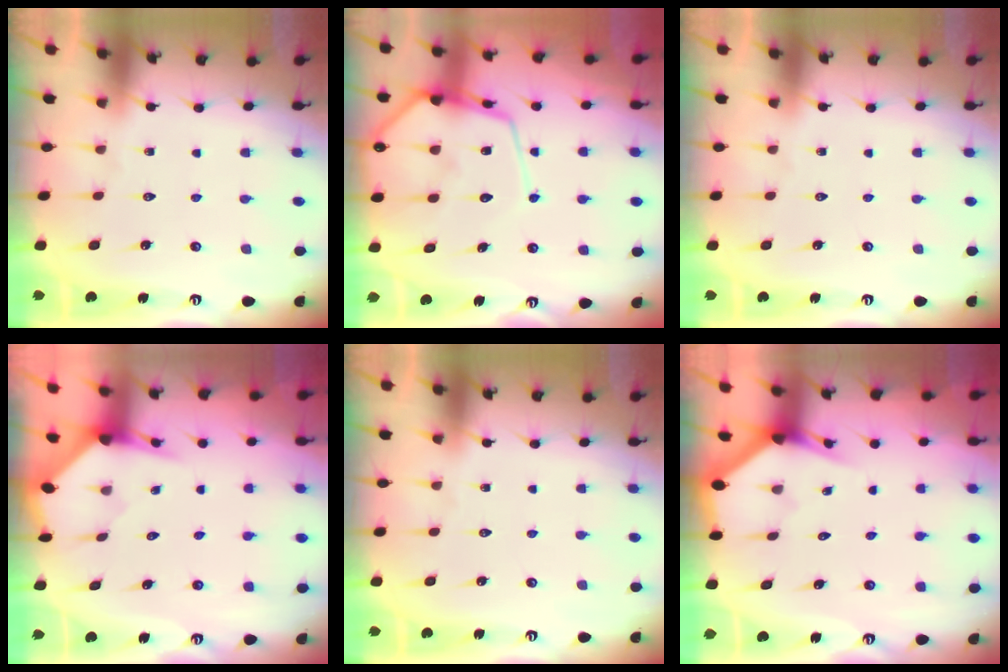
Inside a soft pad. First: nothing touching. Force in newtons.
{"total": 13.7, "press": 13.7, "slide": 1.5}
{"total": 0.0}
{"total": 3.3, "press": 3.3, "slide": 0.3}
{"total": 0.0}
{"total": 3.0, "press": 3.0, "slide": 0.1}